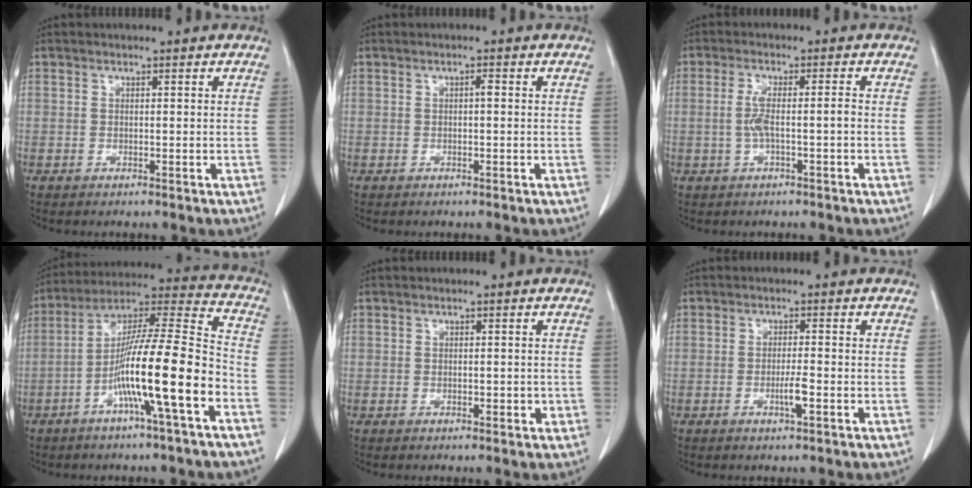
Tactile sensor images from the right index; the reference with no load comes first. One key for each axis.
{"total": 0.7, "fx": 0.0, "fy": 0.1, "fz": 0.7, "tx": -0.014, "ty": 0.001, "tz": 0.000}
{"total": 4.0, "fx": -0.7, "fy": 0.3, "fz": 4.0, "tx": -0.082, "ty": 0.009, "tz": -0.012}
{"total": 16.8, "fx": -6.2, "fy": 0.0, "fz": 15.6, "tx": -0.271, "ty": 0.006, "tz": -0.114}
{"total": 1.4, "fx": -0.3, "fy": 0.7, "fz": 1.2, "tx": -0.015, "ty": 0.001, "tz": -0.001}
{"total": 2.8, "fx": -1.0, "fy": 0.0, "fz": 2.6, "tx": -0.048, "ty": -0.003, "tz": -0.018}